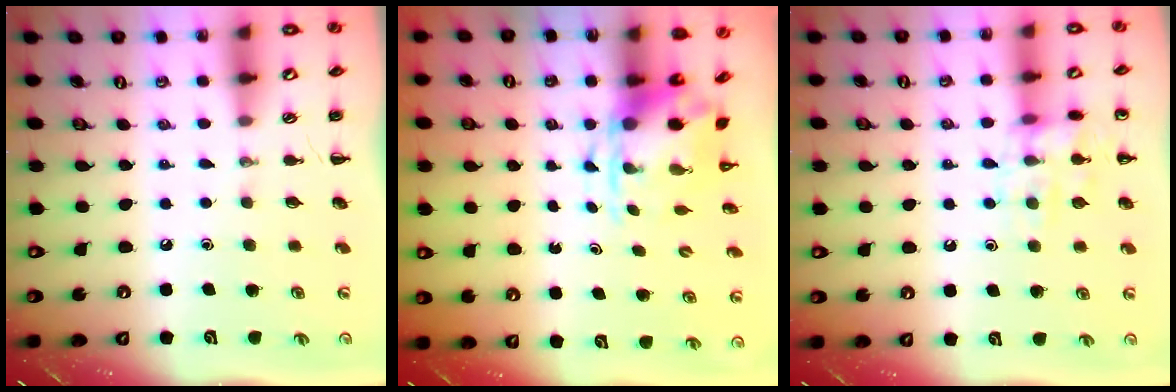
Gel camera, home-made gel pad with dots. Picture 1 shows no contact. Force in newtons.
{"total": 3.8, "press": 3.7, "slide": 0.9}
{"total": 11.3, "press": 11.3, "slide": 0.5}